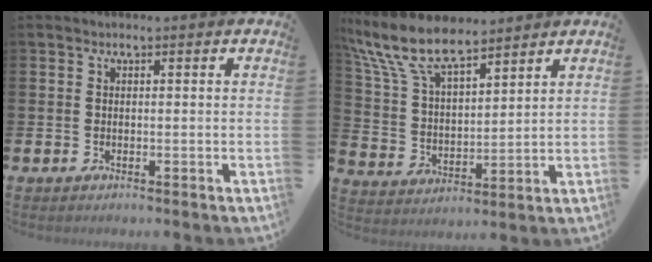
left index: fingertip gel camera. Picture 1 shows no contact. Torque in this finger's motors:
{"motor_torque": [0.84, -1.30, 1.05, 0.21]}